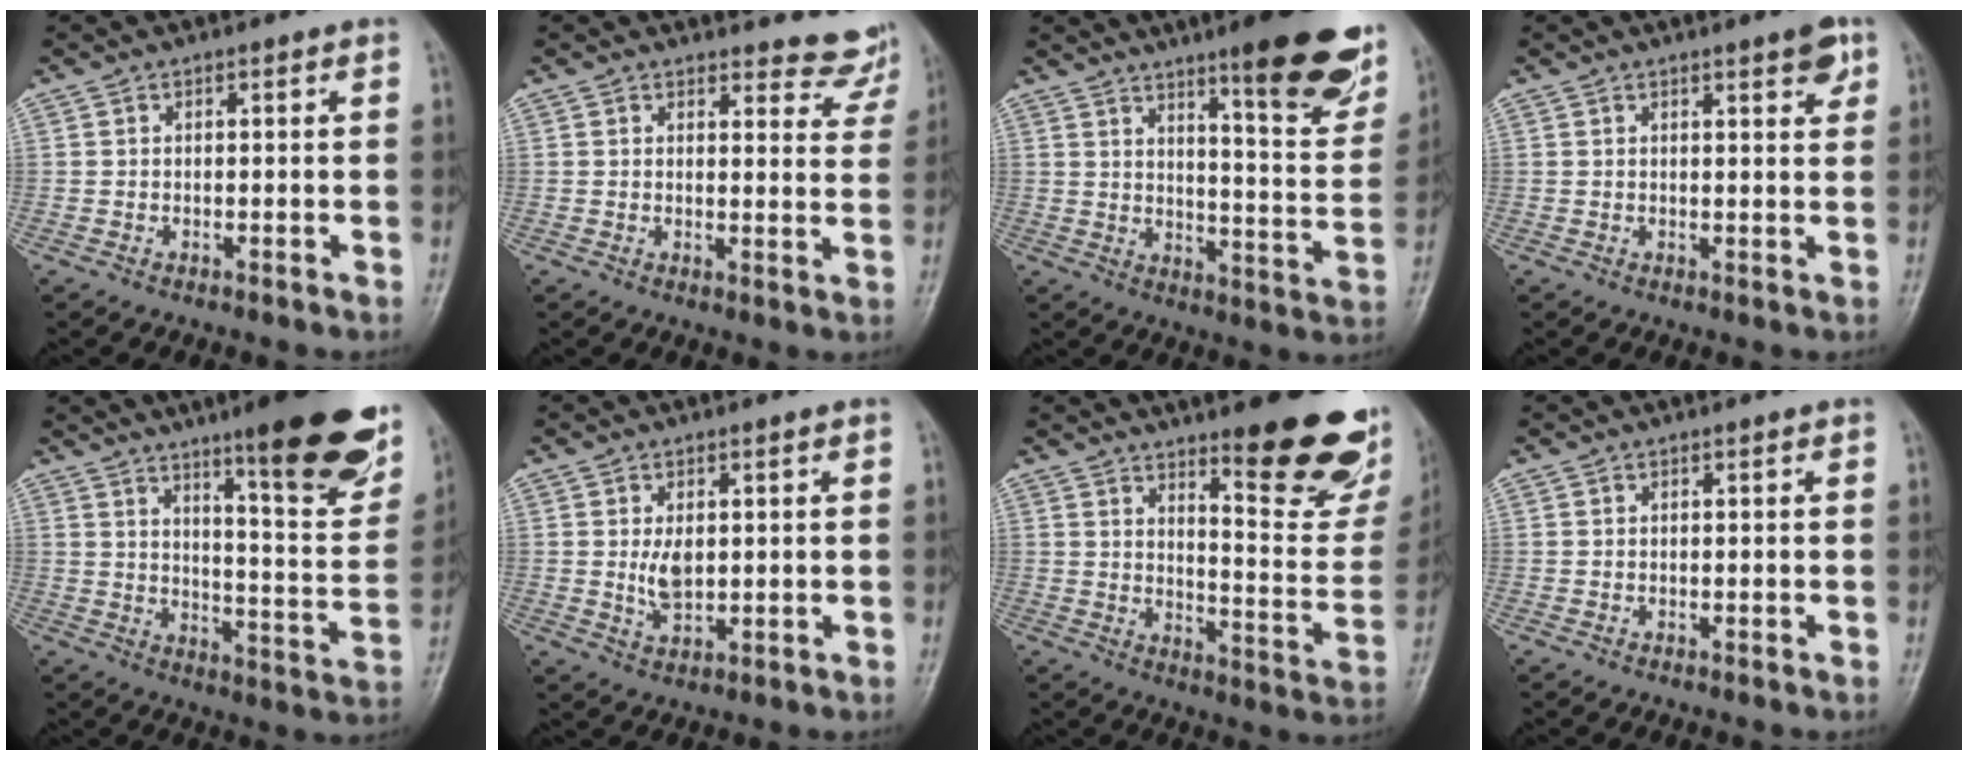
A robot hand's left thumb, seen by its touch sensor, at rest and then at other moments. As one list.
[{"total": 7.5, "force": [7.2, 2.2, 0.2], "torque": [0.035, -0.055, 0.060]}, {"total": 18.3, "force": [11.7, 3.5, 13.7], "torque": [-0.138, -0.070, 0.162]}, {"total": 3.5, "force": [2.2, 0.9, 2.7], "torque": [-0.027, -0.010, 0.025]}, {"total": 21.2, "force": [13.5, 3.9, 15.9], "torque": [-0.182, -0.073, 0.194]}, {"total": 4.3, "force": [0.7, 2.4, 3.4], "torque": [-0.055, -0.011, 0.019]}, {"total": 20.0, "force": [13.0, 5.1, 14.3], "torque": [-0.142, -0.101, 0.181]}, {"total": 0.0}]